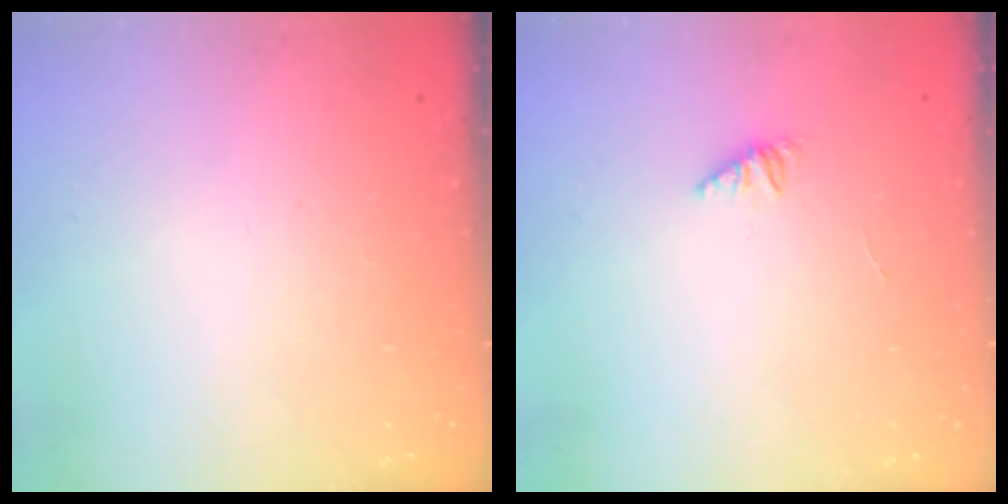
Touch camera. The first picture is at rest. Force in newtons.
{"total": 1.2, "press": 1.1, "slide": 0.3}